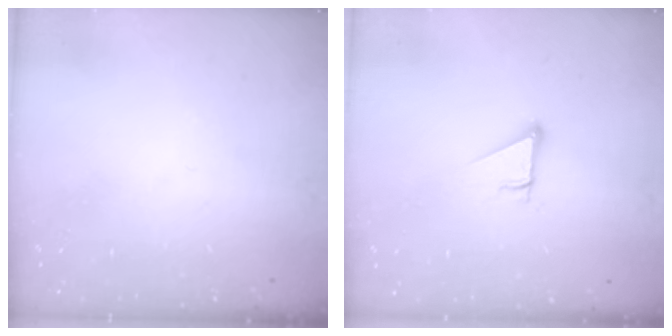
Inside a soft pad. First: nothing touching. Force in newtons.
{"total": 3.3, "press": 3.3, "slide": 0.2}